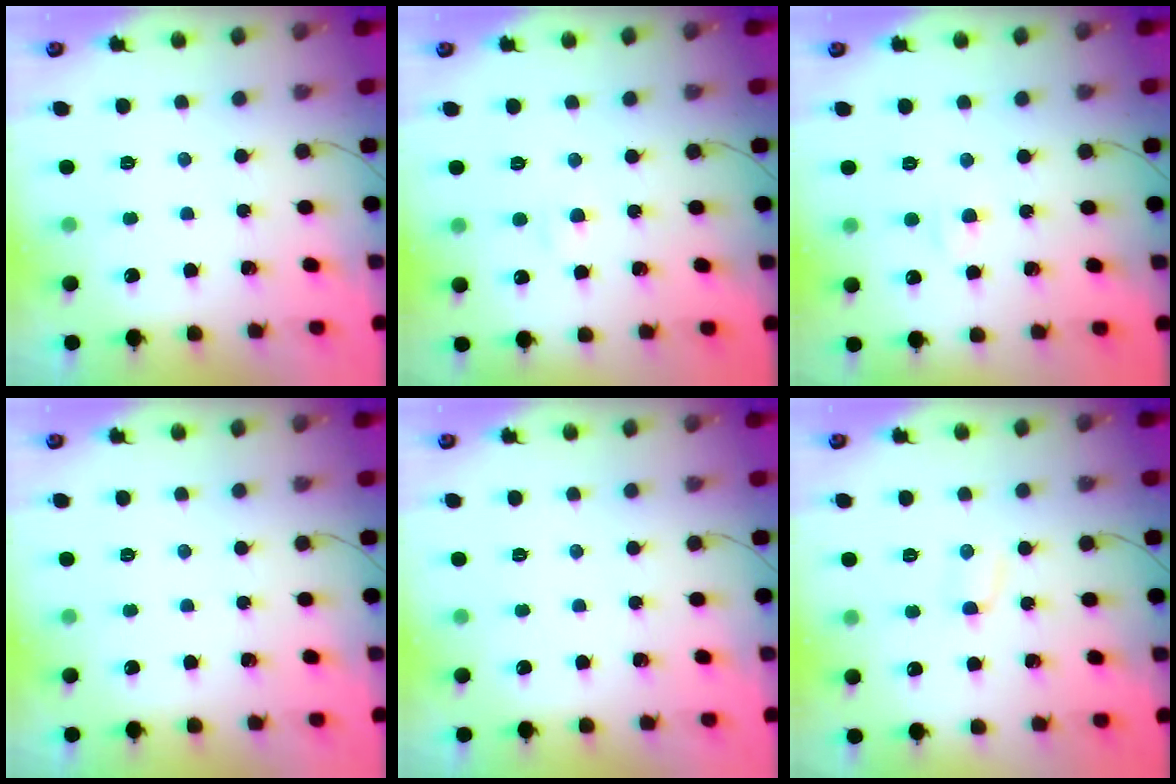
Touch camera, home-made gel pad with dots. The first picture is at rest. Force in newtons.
{"total": 1.9, "press": 1.7, "slide": 0.8}
{"total": 2.4, "press": 2.2, "slide": 1.0}
{"total": 0.0}
{"total": 0.0}
{"total": 1.8, "press": 1.7, "slide": 0.5}